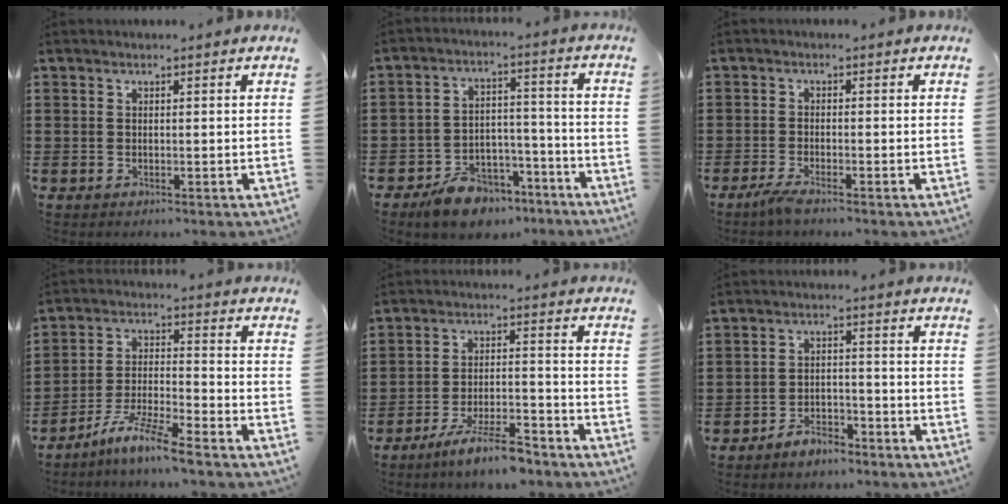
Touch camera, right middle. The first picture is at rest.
{"total": 7.8, "force": [-6.6, 3.5, 2.3], "torque": [-0.041, 0.036, -0.124]}
{"total": 2.2, "force": [-1.6, 0.0, 1.5], "torque": [-0.041, -0.006, -0.034]}
{"total": 7.7, "force": [-6.6, -0.2, 4.0], "torque": [-0.090, -0.012, -0.130]}
{"total": 7.4, "force": [-5.9, 0.8, 4.3], "torque": [-0.086, -0.002, -0.111]}
{"total": 3.7, "force": [-3.5, 1.0, 0.6], "torque": [-0.013, 0.010, -0.072]}